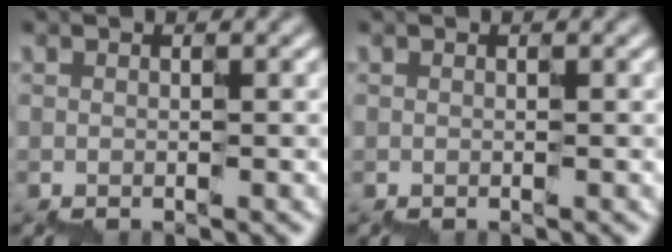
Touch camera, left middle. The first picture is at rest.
{"total": 0.0}